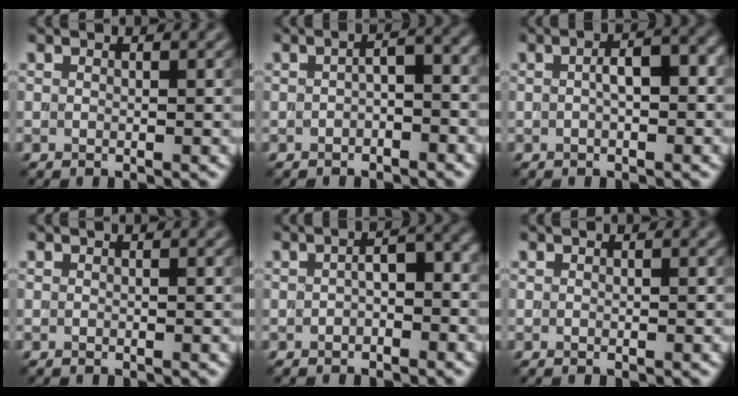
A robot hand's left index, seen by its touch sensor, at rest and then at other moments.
{"total": 2.1, "force": [-0.6, 0.7, 1.9], "torque": [-0.032, 0.008, -0.012]}
{"total": 3.4, "force": [0.2, 1.2, 3.2], "torque": [-0.050, 0.008, 0.004]}
{"total": 0.0}
{"total": 2.6, "force": [-0.5, 1.1, 2.3], "torque": [-0.039, 0.009, -0.009]}
{"total": 0.0}